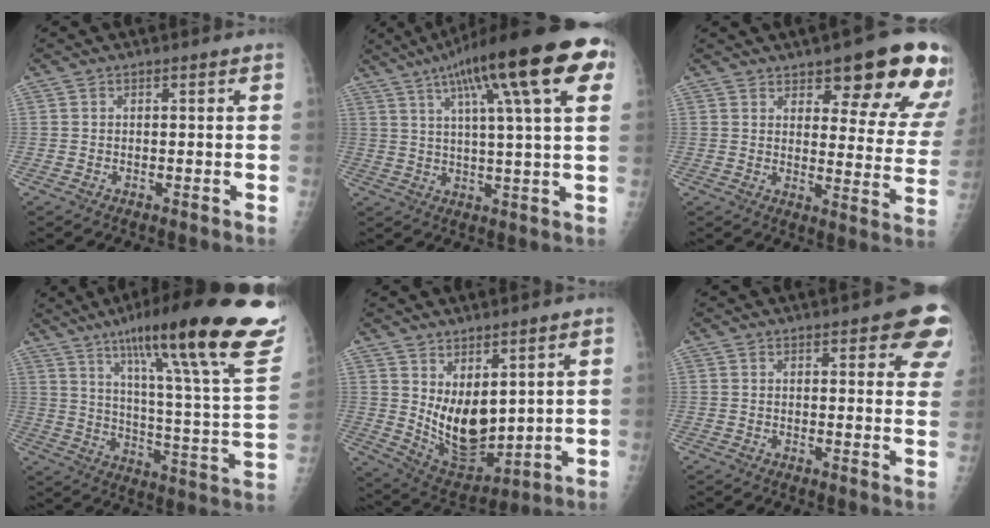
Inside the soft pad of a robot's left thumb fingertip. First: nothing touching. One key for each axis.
{"total": 22.4, "fx": 10.3, "fy": 4.3, "fz": 19.4, "tx": -0.291, "ty": 0.010, "tz": 0.148}
{"total": 18.8, "fx": 11.7, "fy": 6.1, "fz": 13.5, "tx": -0.122, "ty": -0.056, "tz": 0.146}
{"total": 32.0, "fx": 20.1, "fy": 4.0, "fz": 24.6, "tx": -0.311, "ty": -0.066, "tz": 0.293}
{"total": 12.2, "fx": 3.4, "fy": 6.6, "fz": 9.7, "tx": -0.133, "ty": -0.044, "tz": 0.086}
{"total": 11.1, "fx": 6.9, "fy": 3.5, "fz": 8.0, "tx": -0.064, "ty": -0.026, "tz": 0.071}